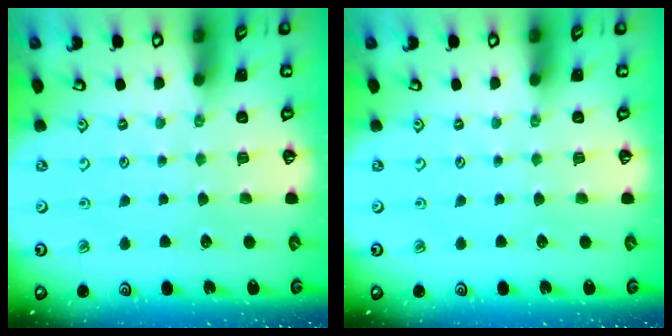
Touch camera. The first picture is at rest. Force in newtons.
{"total": 0.0}